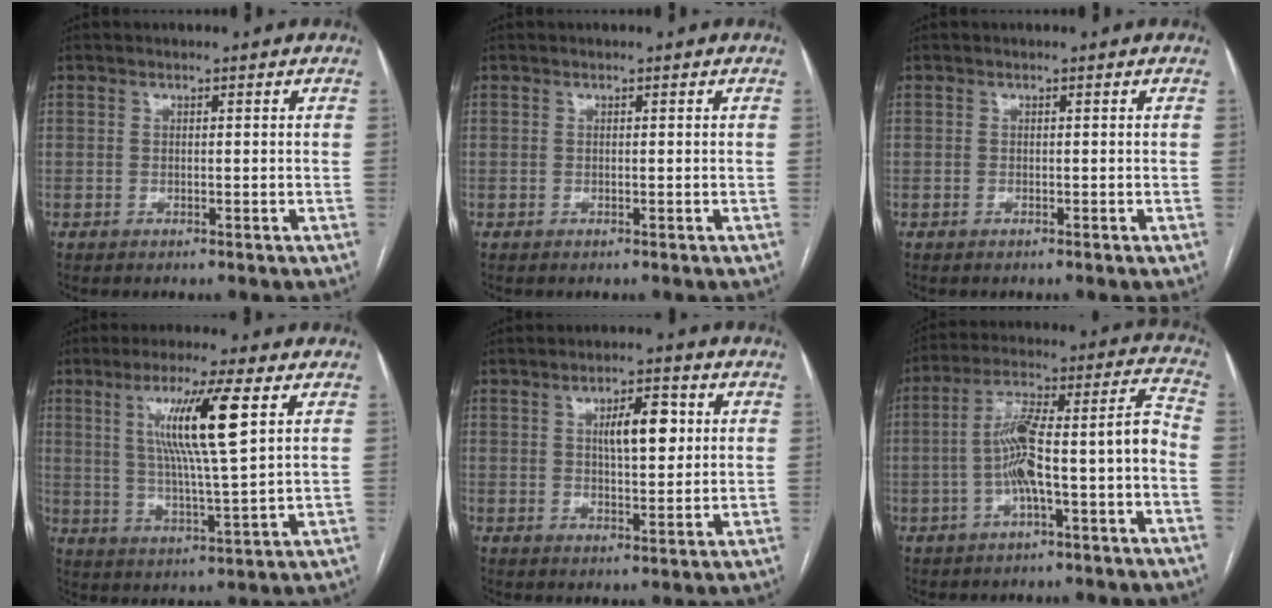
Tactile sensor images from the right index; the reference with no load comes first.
{"total": 0.0}
{"total": 0.0}
{"total": 11.5, "force": [3.9, -0.4, 10.8], "torque": [-0.199, 0.000, 0.073]}
{"total": 6.6, "force": [1.7, 2.1, 6.0], "torque": [-0.096, 0.009, 0.031]}
{"total": 12.5, "force": [-3.6, 1.7, 11.9], "torque": [-0.203, 0.046, -0.055]}